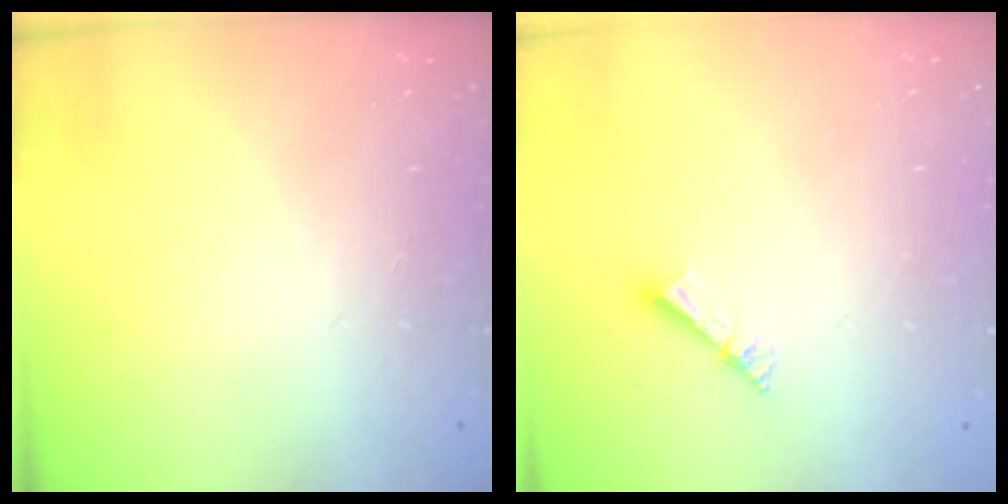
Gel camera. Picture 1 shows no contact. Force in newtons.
{"total": 3.0, "press": 3.0, "slide": 0.4}